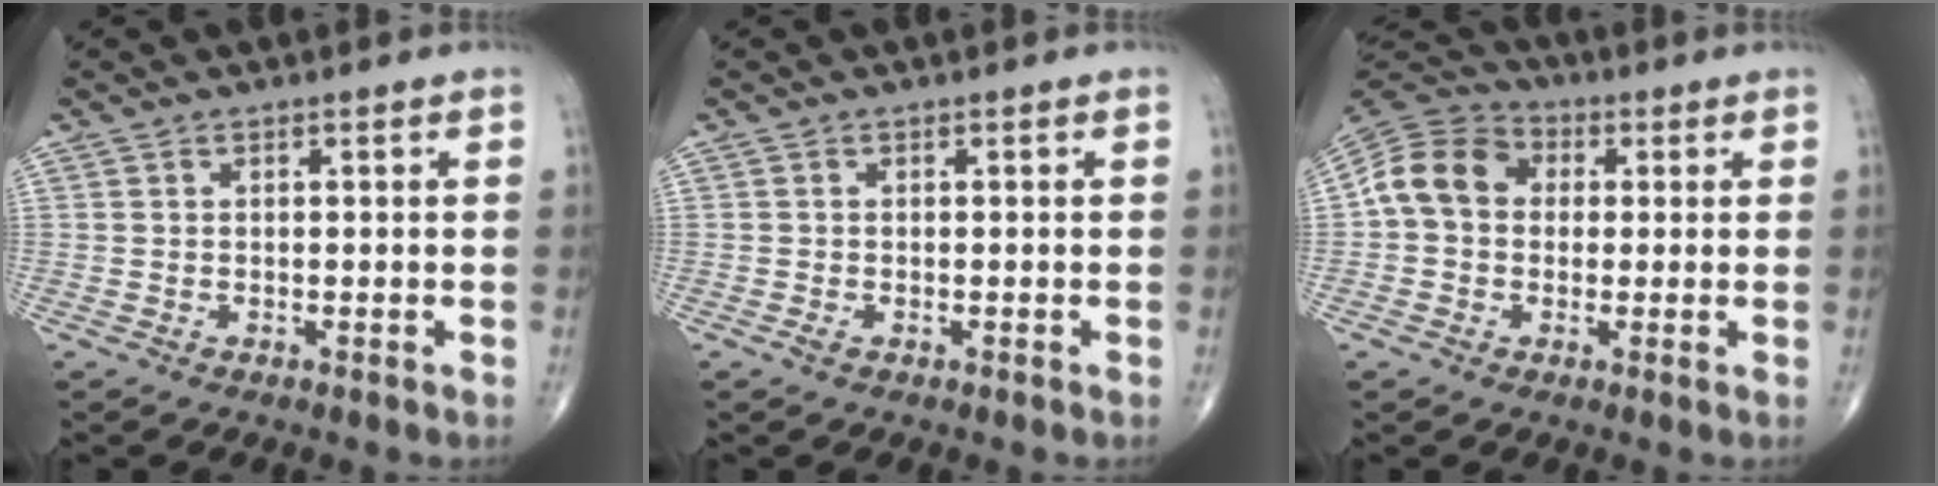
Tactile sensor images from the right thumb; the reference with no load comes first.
{"total": 0.8, "force": [-0.4, 0.4, 0.5], "torque": [-0.015, 0.000, -0.007]}
{"total": 10.7, "force": [0.8, 8.8, 6.0], "torque": [-0.097, 0.030, -0.001]}